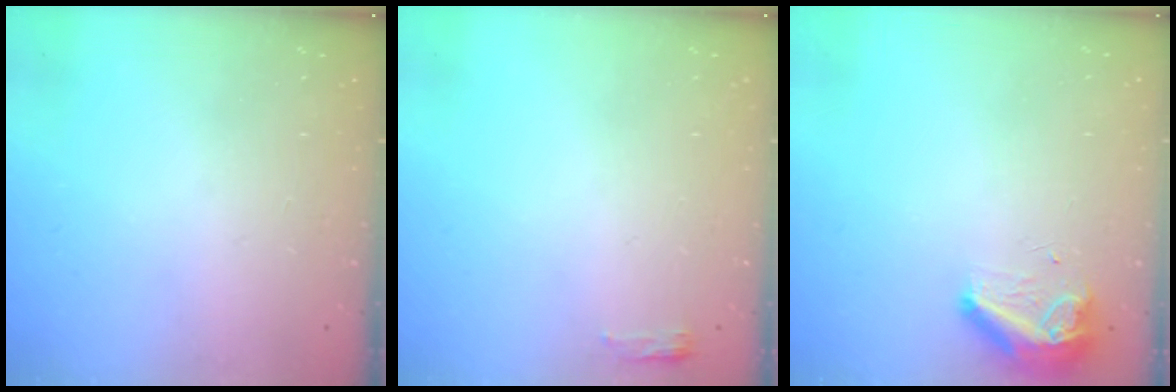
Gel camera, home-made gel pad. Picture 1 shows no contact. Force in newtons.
{"total": 2.8, "press": 2.6, "slide": 1.1}
{"total": 8.4, "press": 8.4, "slide": 0.9}